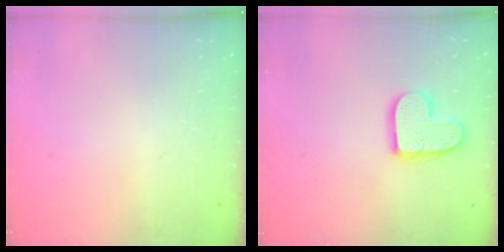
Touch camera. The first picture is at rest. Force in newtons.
{"total": 12.6, "press": 12.6, "slide": 0.9}